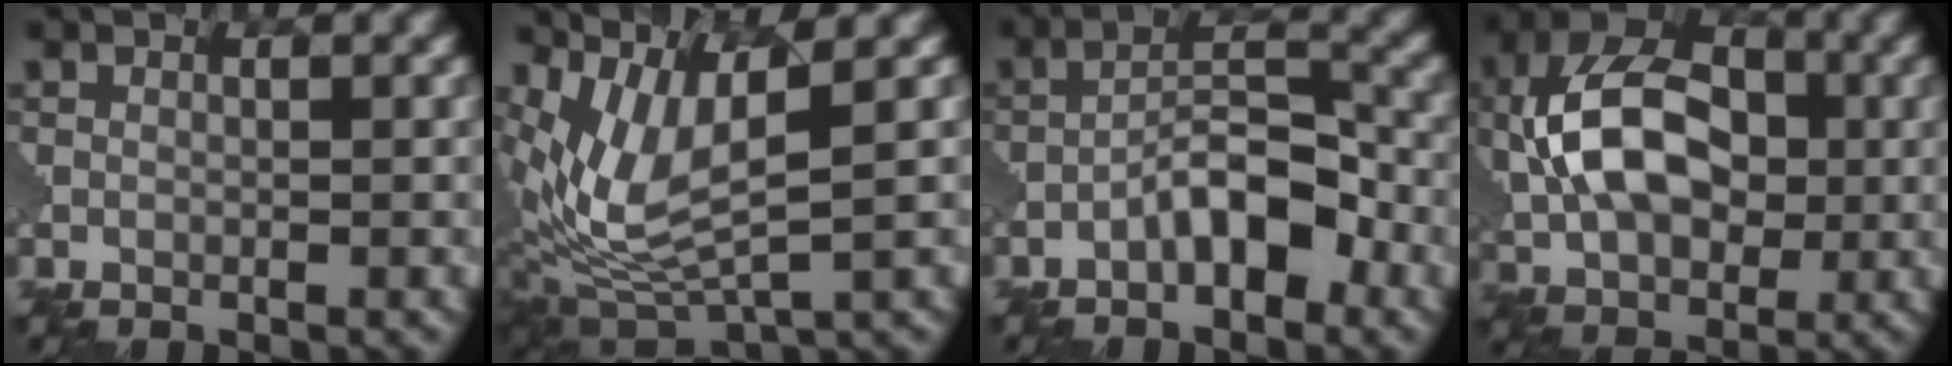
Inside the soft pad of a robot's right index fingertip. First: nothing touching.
{"total": 7.0, "force": [2.1, 2.4, 6.3], "torque": [-0.150, -0.007, 0.051]}
{"total": 5.1, "force": [-2.6, 1.9, 3.9], "torque": [-0.059, 0.021, -0.050]}
{"total": 10.4, "force": [0.4, 6.9, 7.9], "torque": [-0.162, 0.020, -0.007]}